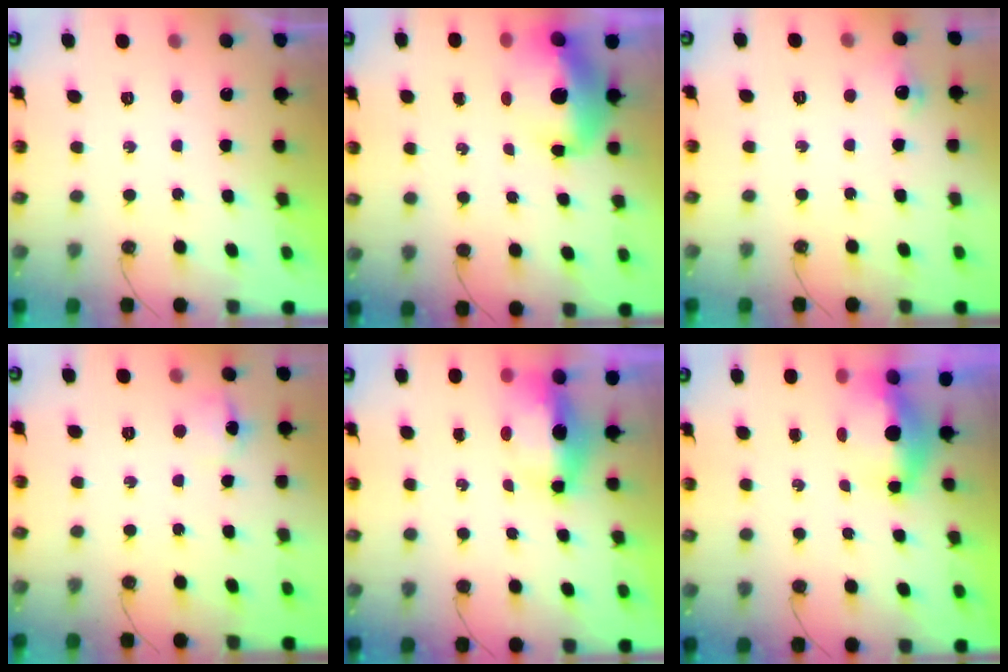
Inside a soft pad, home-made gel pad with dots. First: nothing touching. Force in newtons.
{"total": 12.0, "press": 11.9, "slide": 1.1}
{"total": 6.3, "press": 6.3, "slide": 0.8}
{"total": 6.4, "press": 6.4, "slide": 0.4}
{"total": 7.0, "press": 6.8, "slide": 1.8}
{"total": 5.6, "press": 5.6, "slide": 0.7}